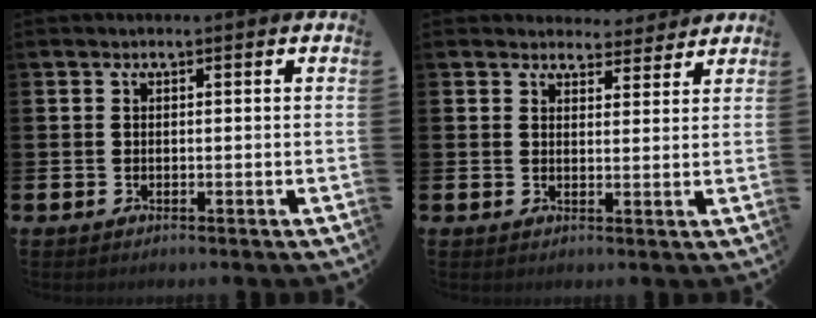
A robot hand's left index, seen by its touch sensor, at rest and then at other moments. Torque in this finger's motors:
{"motor_torque": [0.17, -0.17, 0.09, 0.00]}